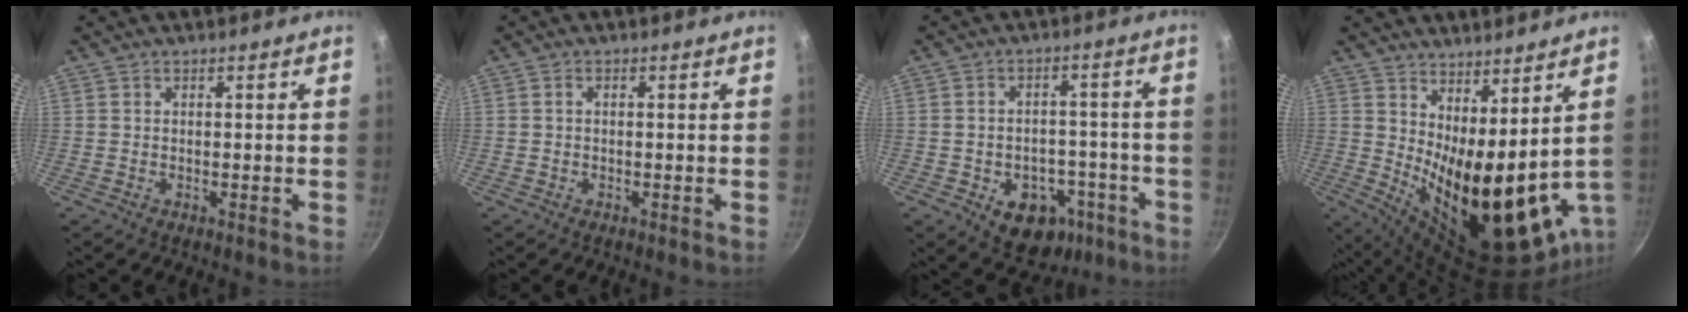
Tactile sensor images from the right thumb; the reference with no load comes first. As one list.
[{"total": 0.7, "force": [0.0, 0.4, 0.5], "torque": [-0.010, 0.005, 0.001]}, {"total": 12.3, "force": [-5.7, 8.8, 6.6], "torque": [-0.045, 0.042, -0.063]}, {"total": 17.6, "force": [4.7, 6.7, 15.6], "torque": [-0.209, -0.045, 0.097]}]